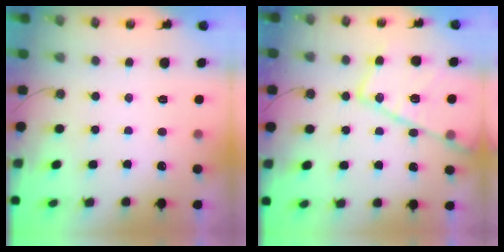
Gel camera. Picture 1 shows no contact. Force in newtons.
{"total": 20.5, "press": 20.4, "slide": 1.9}